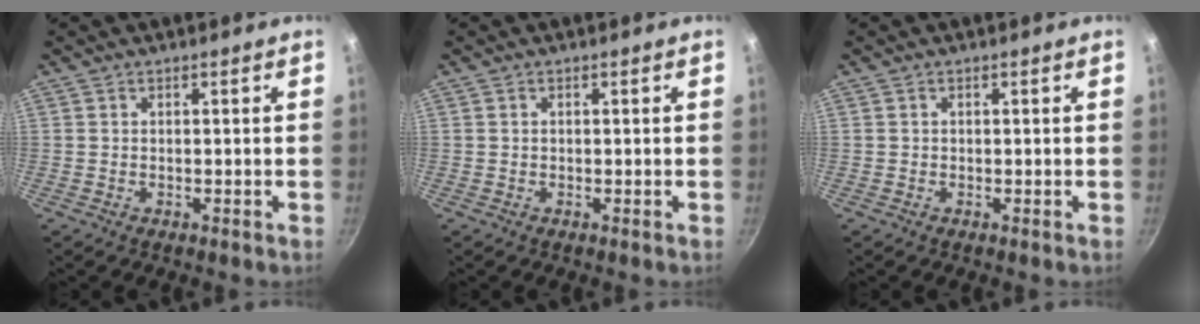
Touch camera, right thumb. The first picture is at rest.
{"total": 0.0}
{"total": 0.0}